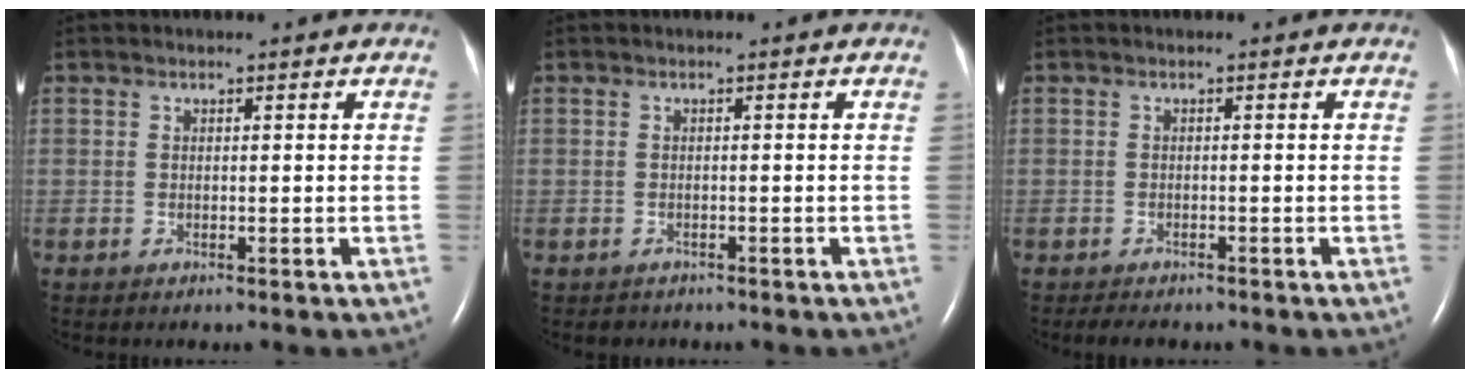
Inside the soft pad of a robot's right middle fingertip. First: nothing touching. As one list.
[{"total": 1.1, "force": [-0.9, 0.6, -0.1], "torque": [-0.007, 0.001, -0.013]}, {"total": 2.7, "force": [-2.3, 1.0, 1.2], "torque": [-0.024, -0.006, -0.027]}]